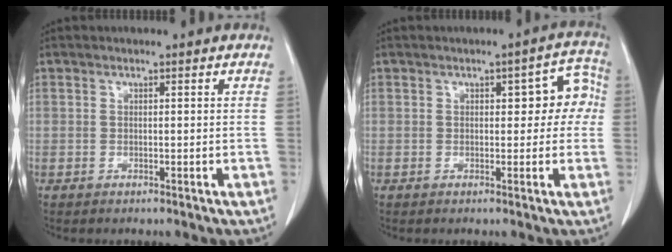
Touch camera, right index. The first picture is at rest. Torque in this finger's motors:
{"motor_torque": [0.14, 0.04, 0.07, 0.01]}